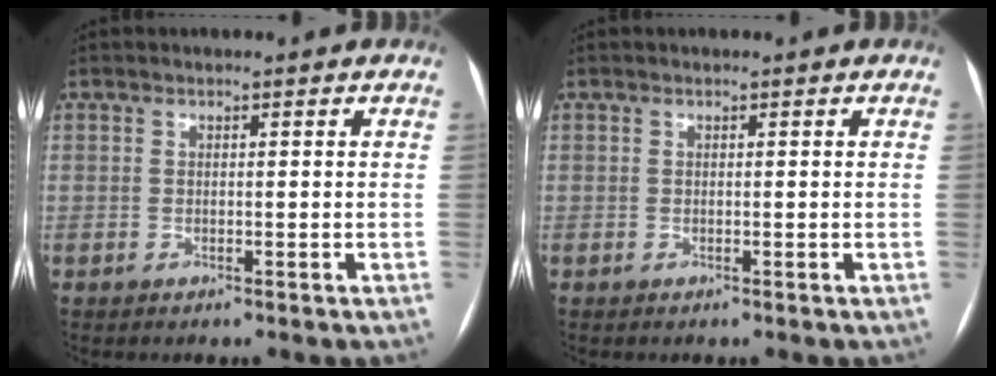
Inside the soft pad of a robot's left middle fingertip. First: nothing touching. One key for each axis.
{"total": 0.0}